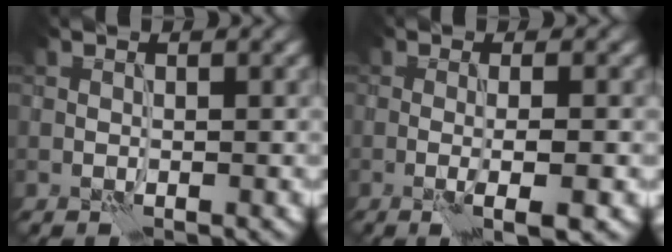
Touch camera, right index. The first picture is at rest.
{"total": 3.8, "force": [-0.8, 0.7, 3.6], "torque": [-0.052, -0.002, -0.015]}